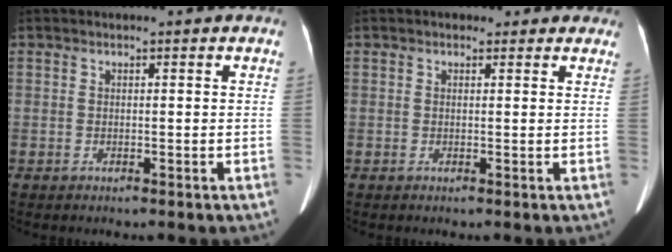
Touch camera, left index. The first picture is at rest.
{"total": 2.7, "force": [1.8, 2.0, 0.5], "torque": [0.009, 0.011, 0.016]}